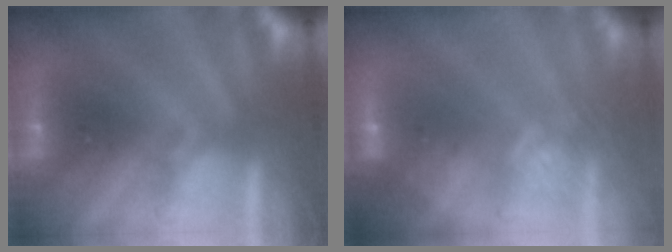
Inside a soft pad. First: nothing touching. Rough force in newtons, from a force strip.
{"total": 6.4}